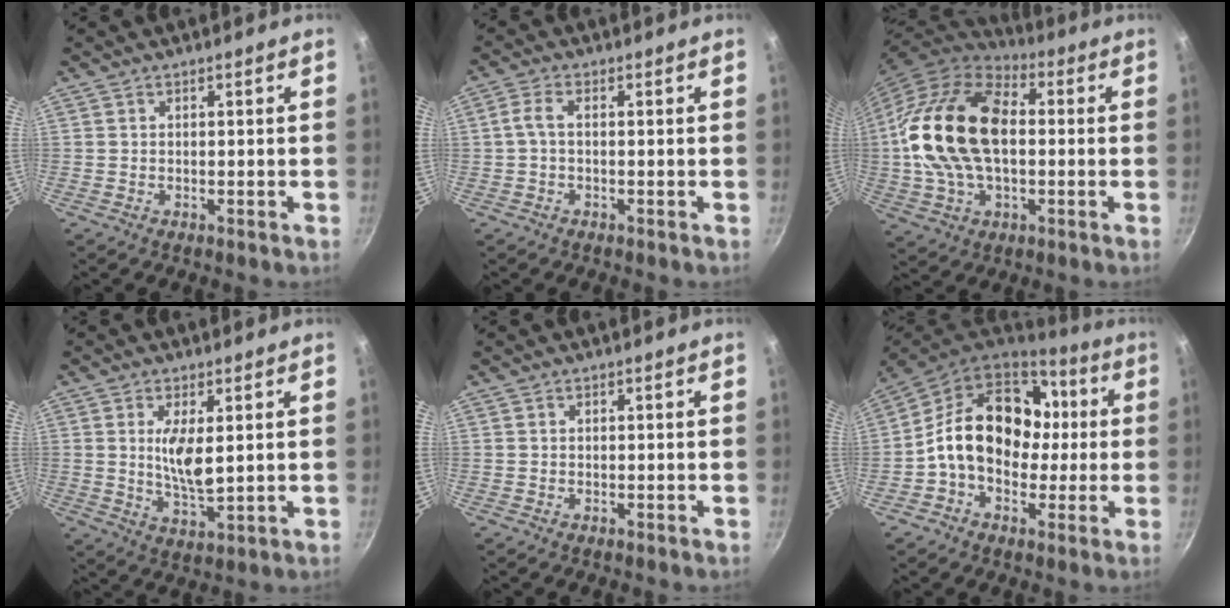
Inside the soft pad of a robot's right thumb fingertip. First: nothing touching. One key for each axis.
{"total": 2.5, "fx": -0.2, "fy": 1.1, "fz": 2.3, "tx": -0.060, "ty": 0.012, "tz": -0.007}
{"total": 21.2, "fx": 0.8, "fy": 13.3, "fz": 16.5, "tx": -0.295, "ty": 0.027, "tz": 0.005}
{"total": 6.9, "fx": 1.5, "fy": 2.4, "fz": 6.4, "tx": -0.117, "ty": -0.022, "tz": 0.036}
{"total": 0.0}
{"total": 19.1, "fx": 1.1, "fy": 14.5, "fz": 12.5, "tx": -0.167, "ty": 0.037, "tz": 0.003}